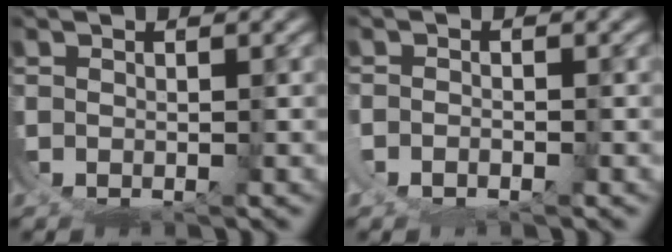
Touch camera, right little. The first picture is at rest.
{"total": 0.7, "force": [-0.3, -0.6, -0.1], "torque": [0.009, 0.002, -0.005]}